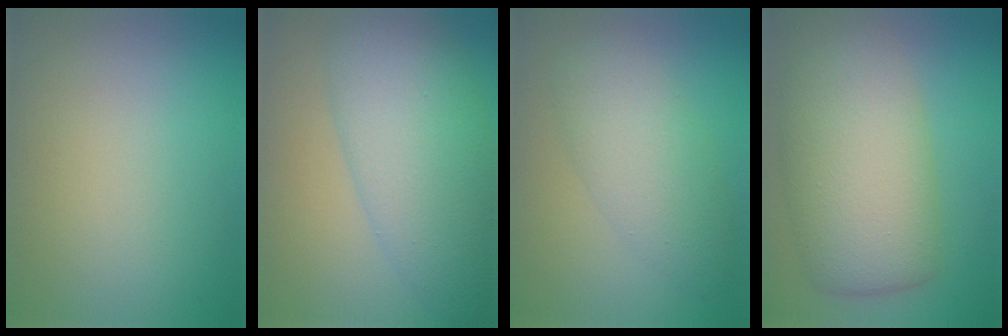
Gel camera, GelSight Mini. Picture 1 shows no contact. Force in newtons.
{"total": 6.6, "press": 6.6, "slide": 0.2}
{"total": 4.9, "press": 4.9, "slide": 0.0}
{"total": 7.9, "press": 7.9, "slide": 0.4}